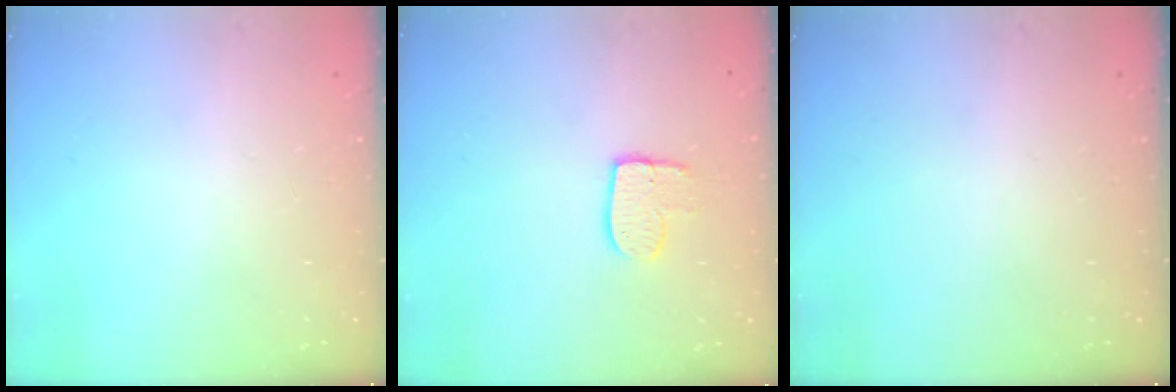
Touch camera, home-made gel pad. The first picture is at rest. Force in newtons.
{"total": 8.1, "press": 8.0, "slide": 0.6}
{"total": 0.0}